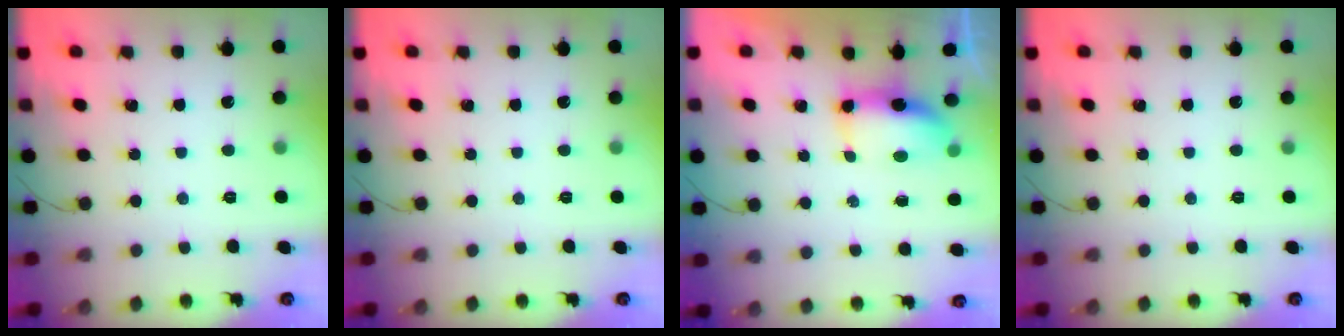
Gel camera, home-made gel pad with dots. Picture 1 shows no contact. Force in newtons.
{"total": 0.0}
{"total": 7.1, "press": 7.1, "slide": 0.9}
{"total": 0.0}